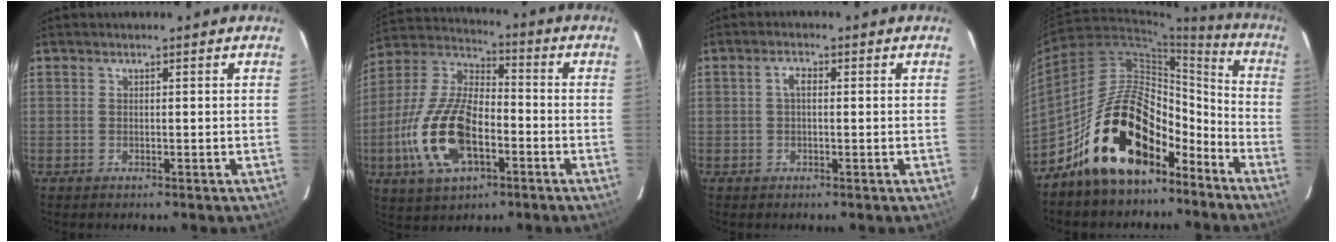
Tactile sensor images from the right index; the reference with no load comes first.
{"total": 18.3, "force": [-5.9, 9.0, 14.8], "torque": [-0.322, -0.003, -0.108]}
{"total": 2.0, "force": [0.2, 0.9, 1.7], "torque": [-0.035, 0.008, 0.004]}
{"total": 20.2, "force": [-13.3, 10.4, 11.2], "torque": [-0.199, 0.040, -0.209]}